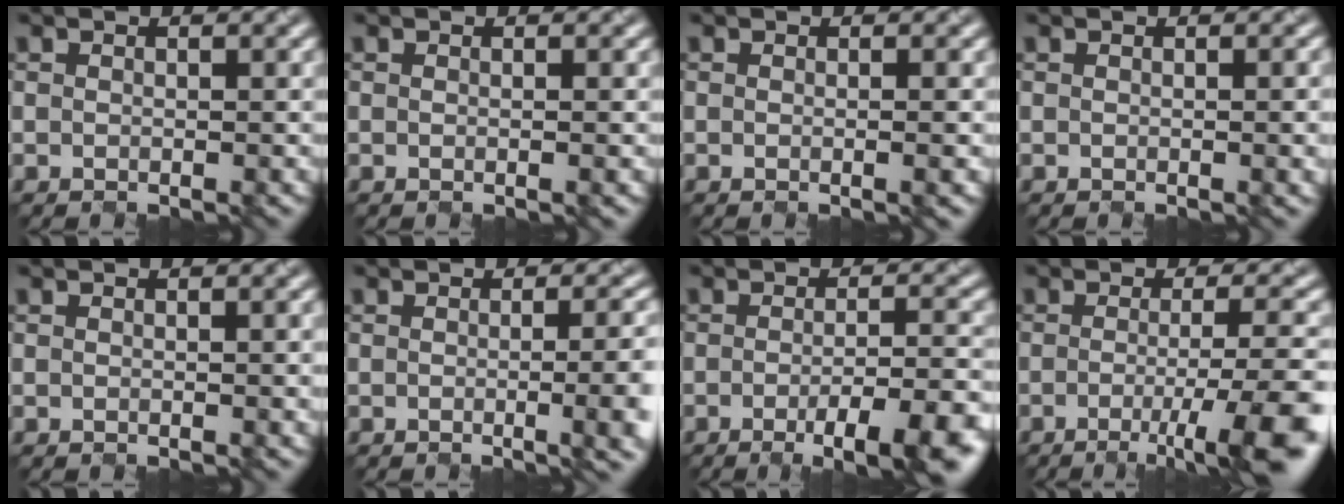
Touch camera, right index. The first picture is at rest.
{"total": 0.6, "force": [0.0, 0.2, 0.5], "torque": [-0.007, 0.000, -0.004]}
{"total": 1.2, "force": [-0.1, 0.4, 1.1], "torque": [-0.013, -0.001, -0.006]}
{"total": 2.2, "force": [-0.1, 0.7, 2.1], "torque": [-0.019, 0.004, 0.001]}
{"total": 1.4, "force": [0.1, 0.4, 1.3], "torque": [-0.014, 0.002, 0.001]}
{"total": 7.7, "force": [-0.5, 3.5, 6.9], "torque": [-0.046, -0.003, -0.001]}
{"total": 7.6, "force": [-3.5, 2.0, 6.5], "torque": [-0.074, -0.010, -0.043]}
{"total": 8.0, "force": [-2.6, 1.5, 7.4], "torque": [-0.096, -0.013, -0.038]}